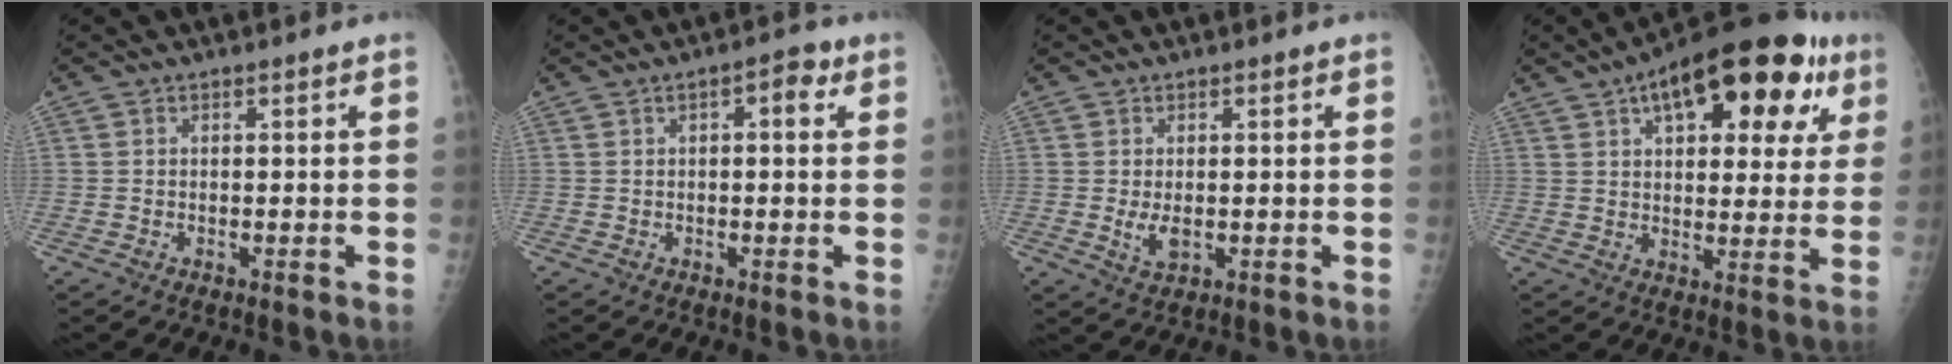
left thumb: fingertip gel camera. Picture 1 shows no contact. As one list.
[{"total": 3.8, "force": [1.4, 1.8, 3.1], "torque": [-0.030, 0.005, 0.012]}, {"total": 3.4, "force": [-0.3, 2.1, 2.7], "torque": [-0.047, -0.008, 0.001]}, {"total": 23.4, "force": [10.8, 10.9, 17.7], "torque": [-0.222, 0.010, 0.150]}]